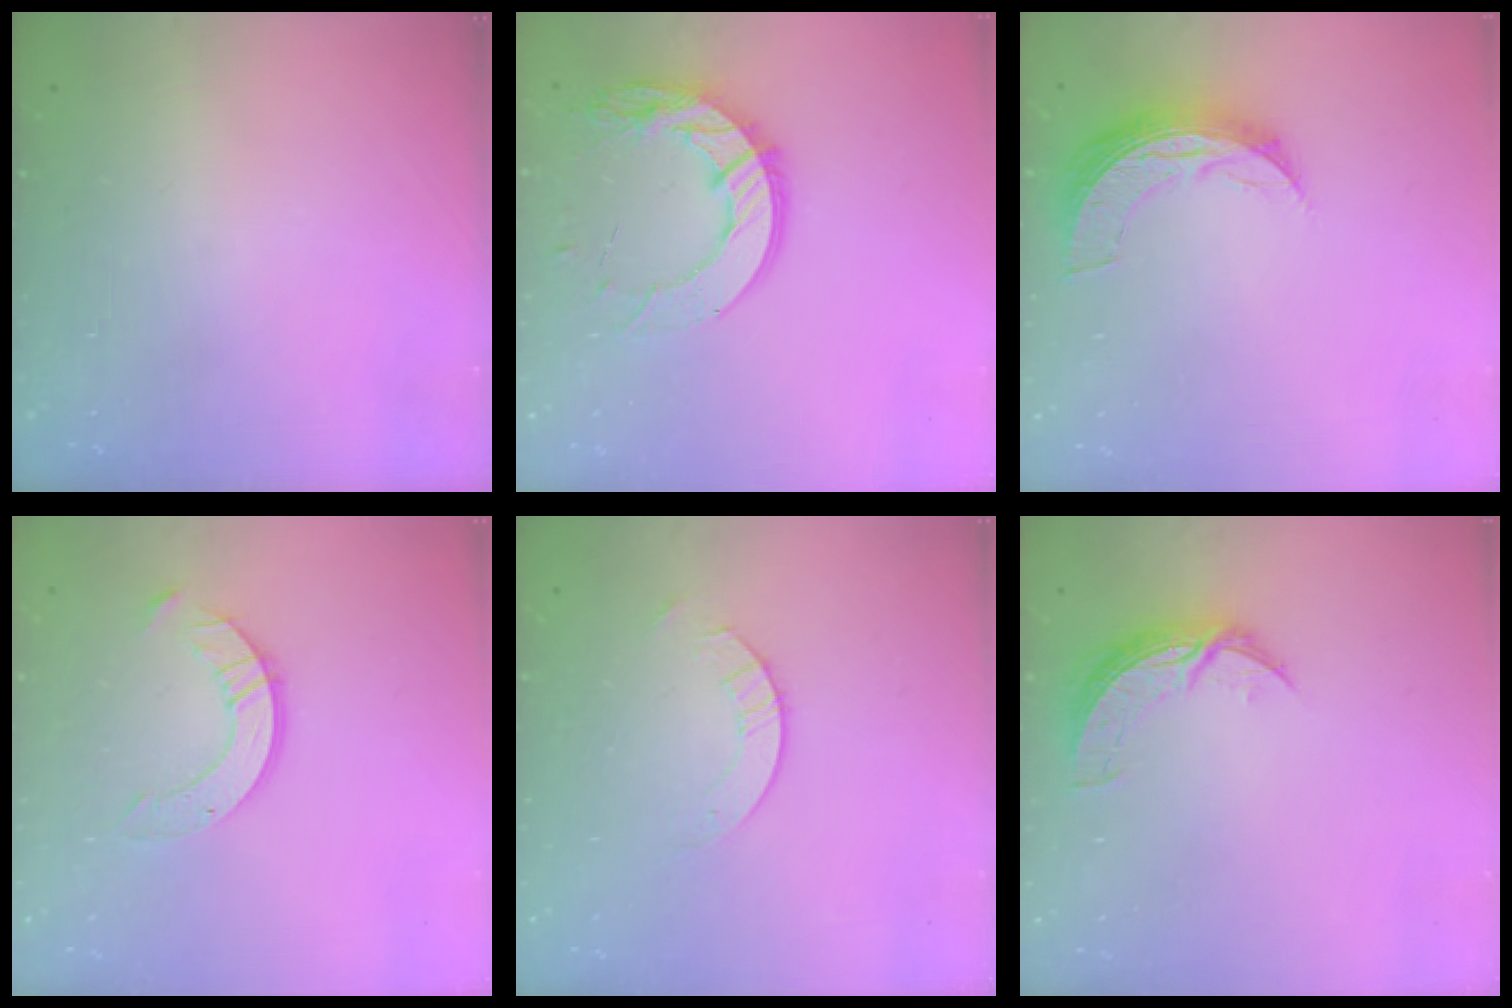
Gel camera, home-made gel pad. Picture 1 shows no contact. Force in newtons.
{"total": 15.6, "press": 15.5, "slide": 1.4}
{"total": 9.9, "press": 9.8, "slide": 0.6}
{"total": 9.6, "press": 9.5, "slide": 0.8}
{"total": 2.0, "press": 2.0, "slide": 0.2}
{"total": 8.1, "press": 8.1, "slide": 0.5}